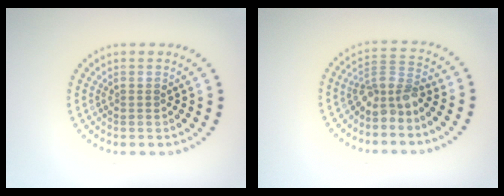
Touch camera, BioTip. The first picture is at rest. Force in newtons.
{"total": 3.1, "press": 2.2, "slide": 2.2}